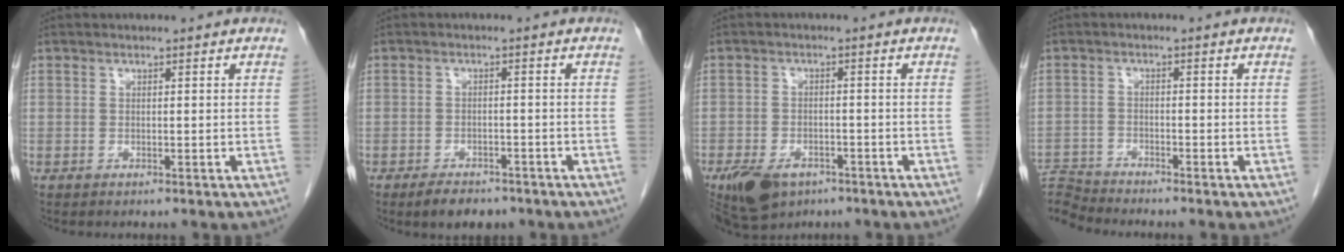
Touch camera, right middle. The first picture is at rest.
{"total": 4.4, "force": [-3.4, 2.1, 2.0], "torque": [-0.035, -0.003, -0.046]}
{"total": 8.0, "force": [-5.0, 4.6, 4.1], "torque": [-0.074, -0.004, -0.077]}
{"total": 5.2, "force": [-5.0, -1.0, -0.8], "torque": [0.009, 0.000, -0.095]}